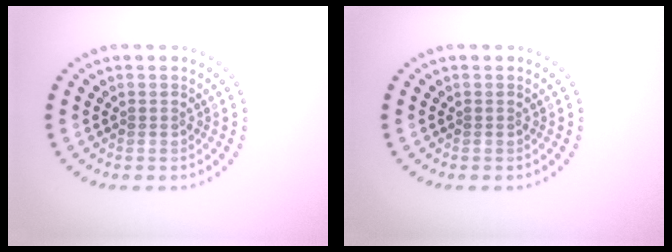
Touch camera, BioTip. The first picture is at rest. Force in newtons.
{"total": 0.0}